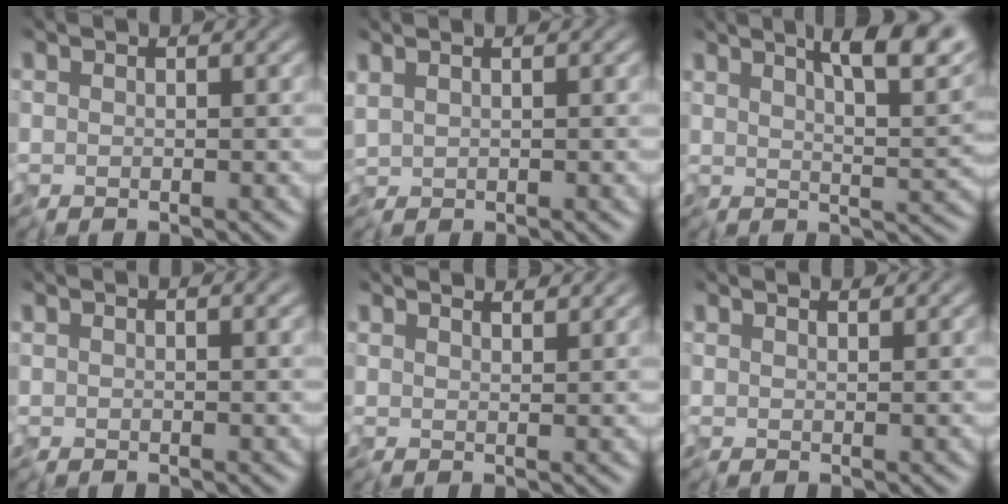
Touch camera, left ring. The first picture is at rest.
{"total": 1.1, "force": [0.6, 0.4, 0.8], "torque": [-0.021, 0.003, 0.014]}
{"total": 9.2, "force": [5.2, 2.8, 7.0], "torque": [-0.075, 0.013, 0.059]}
{"total": 2.1, "force": [1.5, 0.8, 1.2], "torque": [-0.017, 0.011, 0.008]}
{"total": 4.1, "force": [3.4, 1.1, 2.0], "torque": [-0.016, 0.014, 0.020]}
{"total": 2.6, "force": [2.1, 0.8, 1.4], "torque": [-0.012, 0.014, 0.006]}